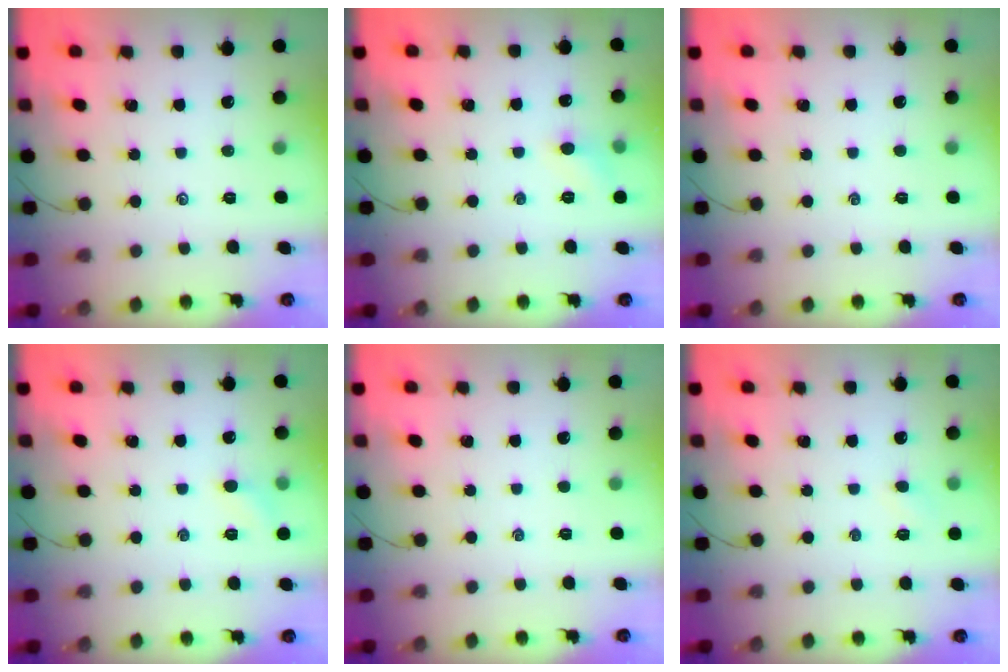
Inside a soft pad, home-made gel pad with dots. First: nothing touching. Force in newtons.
{"total": 5.2, "press": 4.9, "slide": 1.6}
{"total": 0.0}
{"total": 4.5, "press": 4.2, "slide": 1.4}
{"total": 0.0}
{"total": 3.0, "press": 2.9, "slide": 0.8}